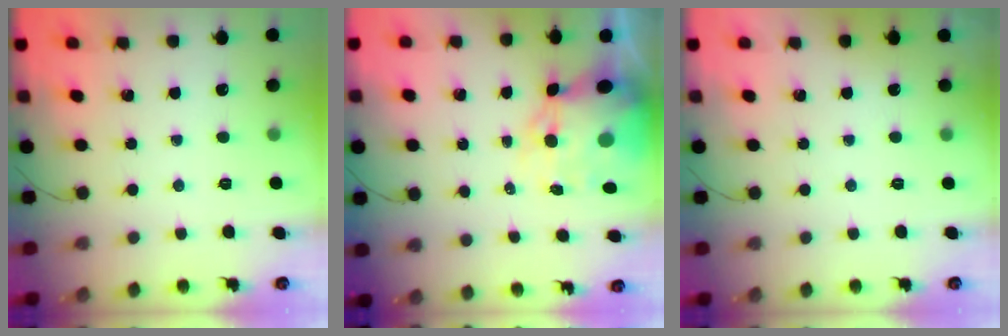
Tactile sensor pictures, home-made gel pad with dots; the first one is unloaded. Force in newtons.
{"total": 11.6, "press": 11.2, "slide": 3.0}
{"total": 1.8, "press": 1.8, "slide": 0.3}